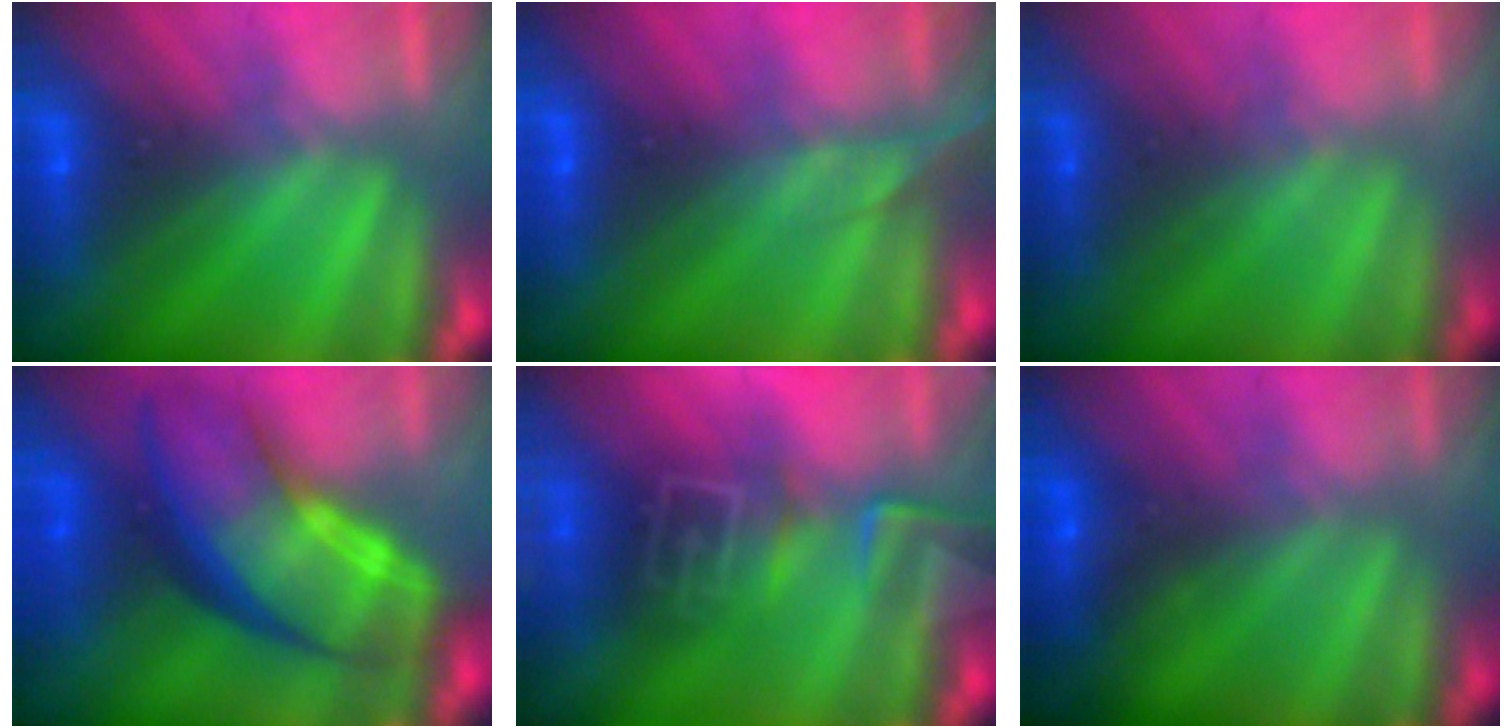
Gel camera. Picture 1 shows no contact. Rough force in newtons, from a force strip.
{"total": 2.5}
{"total": 1.8}
{"total": 7.2}
{"total": 8.9}
{"total": 1.2}